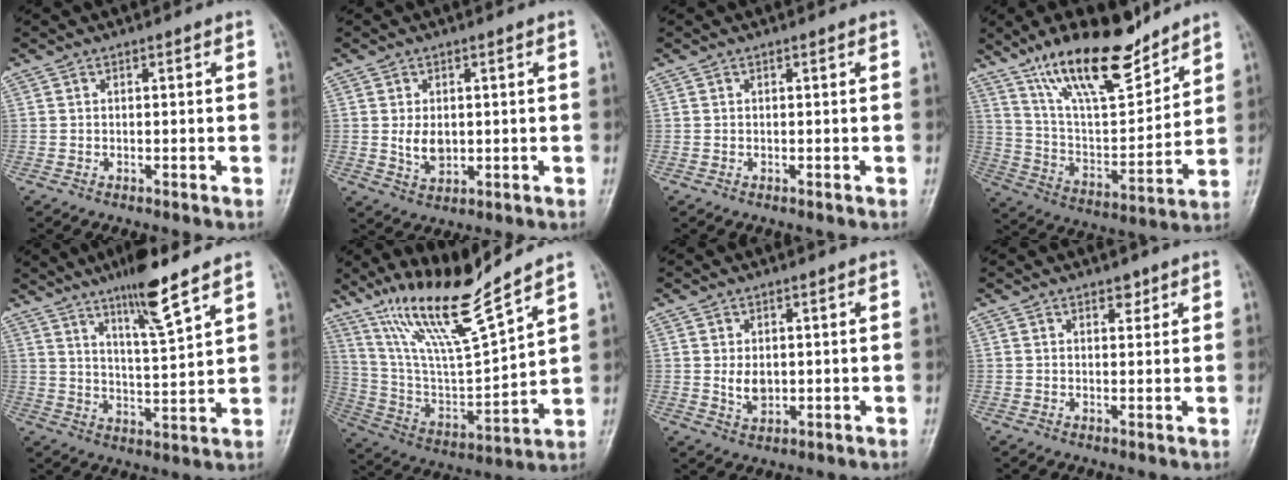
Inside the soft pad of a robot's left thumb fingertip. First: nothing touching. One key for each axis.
{"total": 4.4, "fx": 0.3, "fy": 2.9, "fz": 3.3, "tx": -0.048, "ty": -0.009, "tz": 0.014}
{"total": 0.0}
{"total": 19.9, "fx": 14.3, "fy": 6.6, "fz": 12.1, "tx": -0.169, "ty": -0.075, "tz": 0.257}
{"total": 10.5, "fx": 7.3, "fy": 0.9, "fz": 7.5, "tx": -0.125, "ty": -0.048, "tz": 0.128}
{"total": 16.9, "fx": 13.2, "fy": 0.9, "fz": 10.5, "tx": -0.181, "ty": -0.073, "tz": 0.260}
{"total": 3.8, "fx": 0.4, "fy": 2.5, "fz": 2.8, "tx": -0.040, "ty": -0.009, "tz": 0.014}
{"total": 2.0, "fx": 1.4, "fy": 1.0, "fz": 1.0, "tx": -0.003, "ty": -0.007, "tz": 0.018}